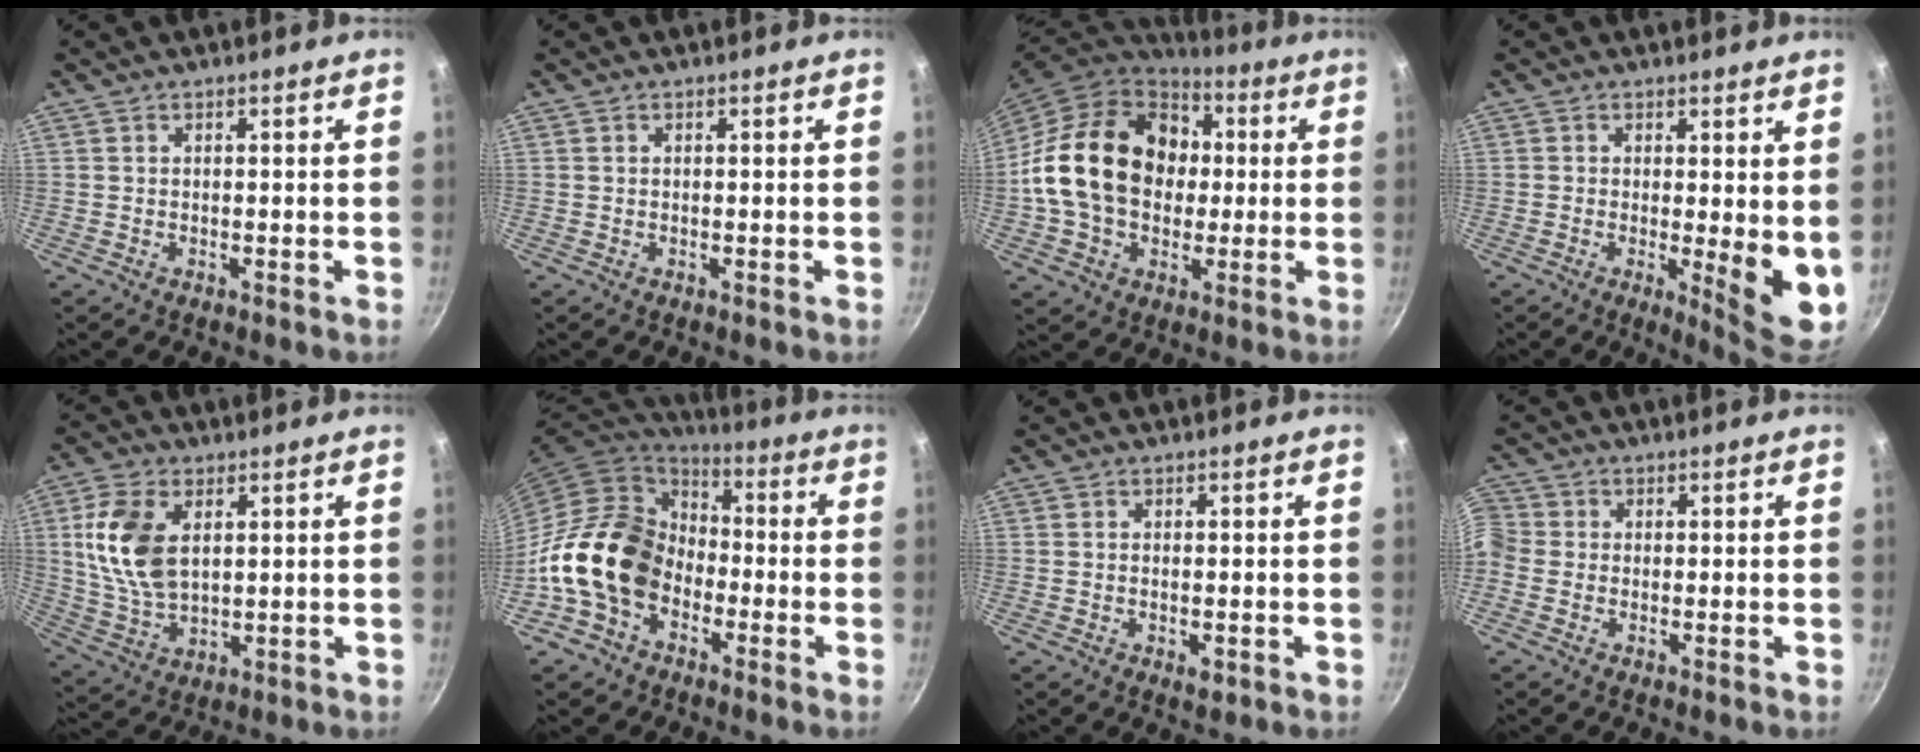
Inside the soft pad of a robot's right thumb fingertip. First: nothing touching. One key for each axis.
{"total": 0.0}
{"total": 21.9, "fx": 1.5, "fy": 16.7, "fz": 14.1, "tx": -0.222, "ty": 0.033, "tz": 0.022}
{"total": 7.4, "fx": 0.1, "fy": 2.1, "fz": 7.0, "tx": -0.091, "ty": -0.025, "tz": 0.001}
{"total": 12.8, "fx": 3.1, "fy": 7.6, "fz": 9.8, "tx": -0.186, "ty": -0.013, "tz": 0.067}
{"total": 17.3, "fx": -4.9, "fy": 13.1, "fz": 10.2, "tx": -0.147, "ty": 0.052, "tz": -0.107}
{"total": 2.1, "fx": -0.7, "fy": 1.0, "fz": 1.7, "tx": -0.031, "ty": -0.003, "tz": -0.013}
{"total": 4.7, "fx": -1.0, "fy": 4.2, "fz": 1.7, "tx": -0.039, "ty": 0.015, "tz": -0.038}